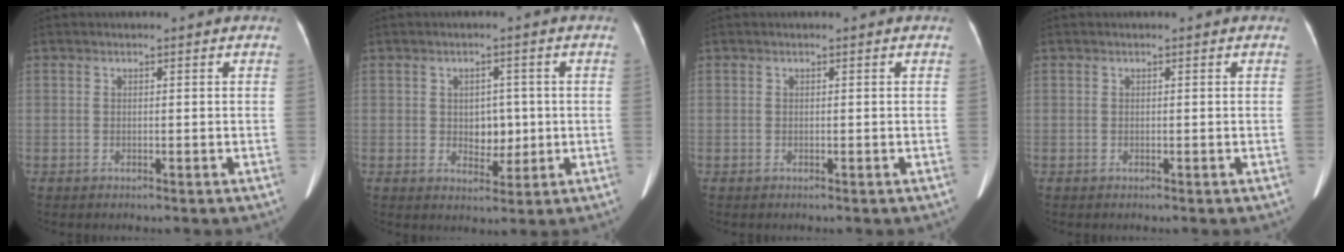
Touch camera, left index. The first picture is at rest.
{"total": 4.1, "force": [0.0, 2.9, 2.9], "torque": [-0.038, 0.007, 0.009]}
{"total": 0.0}
{"total": 0.0}